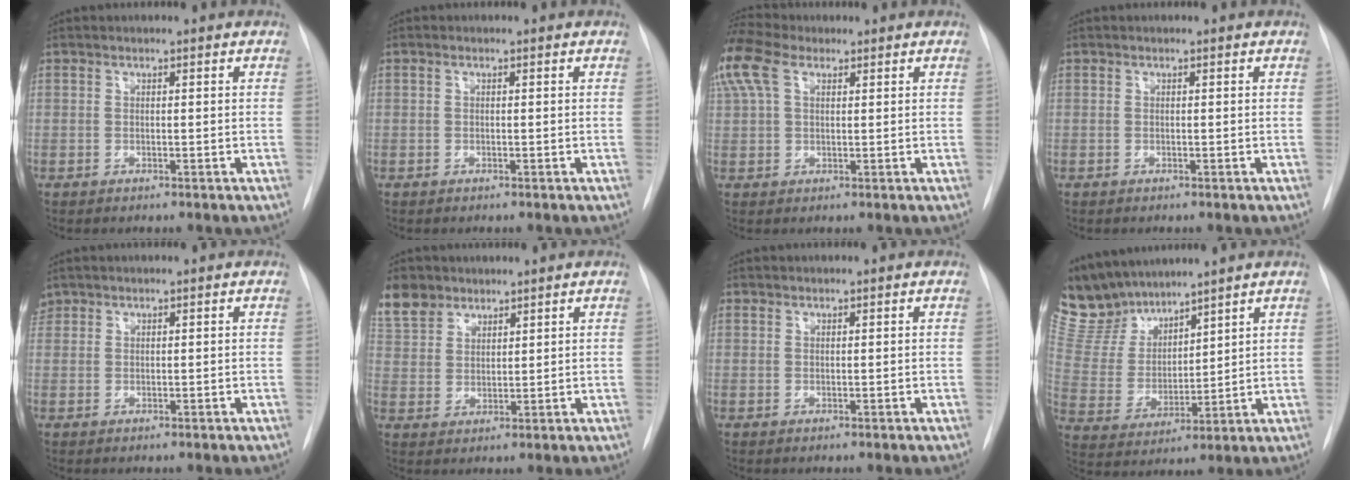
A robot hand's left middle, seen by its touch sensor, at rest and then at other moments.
{"total": 0.0}
{"total": 11.7, "force": [6.6, 6.4, 7.2], "torque": [-0.190, 0.050, 0.130]}
{"total": 0.0}
{"total": 1.9, "force": [1.4, 1.2, 0.0], "torque": [-0.004, 0.013, 0.028]}
{"total": 7.7, "force": [5.7, 4.8, 1.7], "torque": [-0.038, 0.015, 0.120]}
{"total": 0.6, "force": [0.5, 0.3, 0.0], "torque": [0.004, -0.001, 0.007]}
{"total": 11.2, "force": [10.5, 3.2, 2.3], "torque": [-0.065, 0.008, 0.225]}